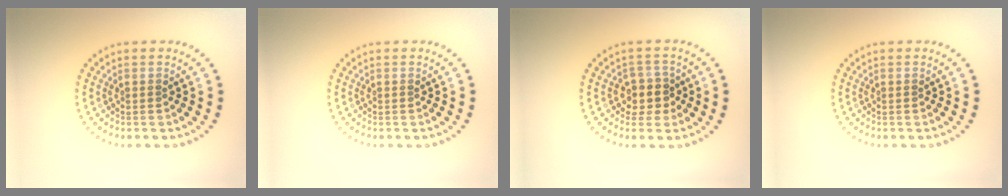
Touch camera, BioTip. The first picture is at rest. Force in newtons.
{"total": 0.0}
{"total": 2.6, "press": 2.3, "slide": 1.1}
{"total": 0.0}